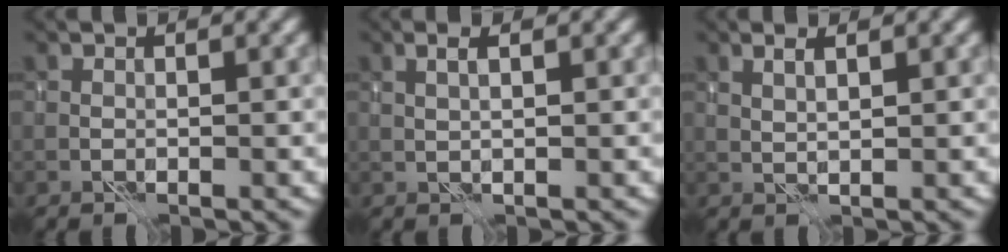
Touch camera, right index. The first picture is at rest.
{"total": 1.3, "force": [0.8, -0.1, 1.0], "torque": [-0.021, 0.003, 0.016]}
{"total": 1.4, "force": [1.1, -0.1, 0.9], "torque": [-0.025, 0.003, 0.022]}